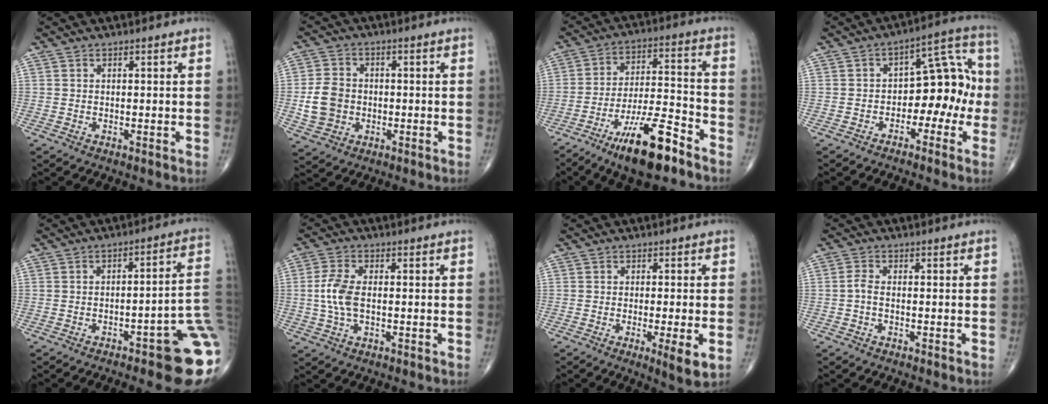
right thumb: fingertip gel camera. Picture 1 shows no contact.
{"total": 7.9, "force": [-1.0, 6.5, 4.3], "torque": [-0.070, 0.012, -0.017]}
{"total": 15.3, "force": [-9.9, 4.0, 11.0], "torque": [-0.186, 0.066, -0.171]}
{"total": 11.1, "force": [-2.6, 7.0, 8.2], "torque": [-0.062, 0.051, -0.047]}
{"total": 15.9, "force": [-6.5, 3.6, 14.1], "torque": [-0.112, 0.044, -0.080]}
{"total": 6.1, "force": [-0.2, 3.0, 5.3], "torque": [-0.125, 0.008, -0.008]}
{"total": 5.3, "force": [-1.4, 0.6, 5.0], "torque": [-0.080, -0.014, -0.024]}
{"total": 1.7, "force": [-0.5, 0.7, 1.5], "torque": [-0.030, 0.004, -0.014]}